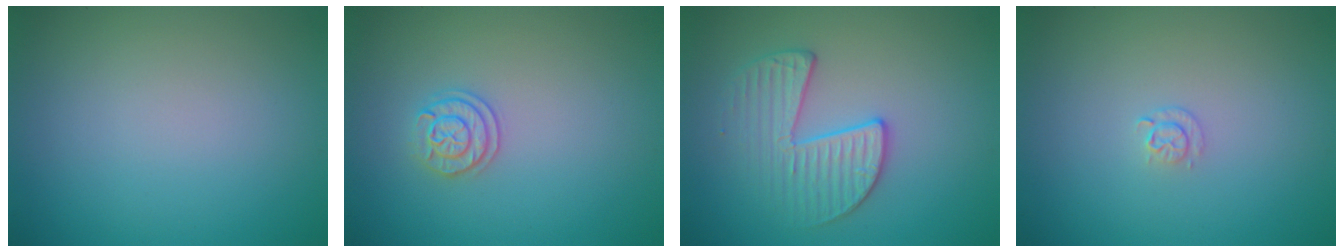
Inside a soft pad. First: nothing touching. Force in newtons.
{"total": 1.9, "press": 1.8, "slide": 0.5}
{"total": 3.3, "press": 3.1, "slide": 1.1}
{"total": 0.9, "press": 0.6, "slide": 0.6}